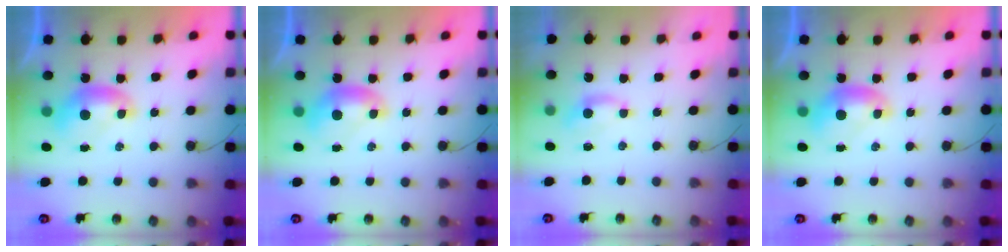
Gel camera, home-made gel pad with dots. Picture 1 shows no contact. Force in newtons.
{"total": 0.0}
{"total": 1.2, "press": 1.1, "slide": 0.3}
{"total": 0.0}